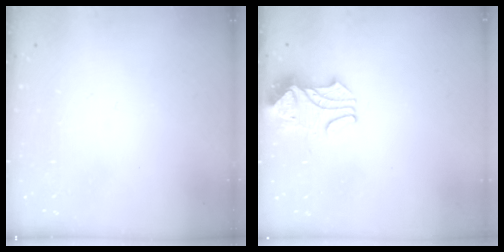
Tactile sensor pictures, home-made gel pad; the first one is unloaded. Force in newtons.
{"total": 2.0, "press": 1.9, "slide": 0.8}